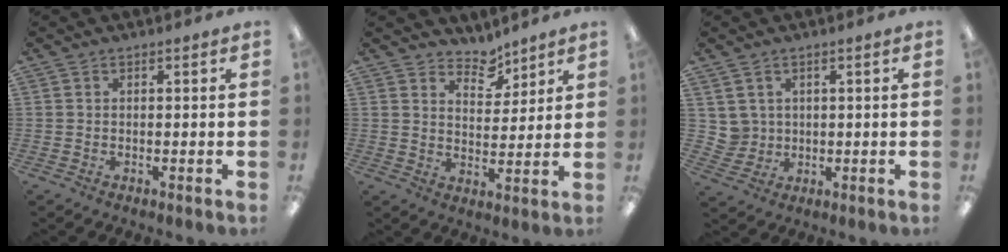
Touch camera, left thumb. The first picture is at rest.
{"total": 6.2, "force": [5.4, 2.9, 1.0], "torque": [-0.007, -0.040, 0.096]}
{"total": 4.2, "force": [2.4, 3.5, -0.1], "torque": [-0.015, -0.002, 0.047]}